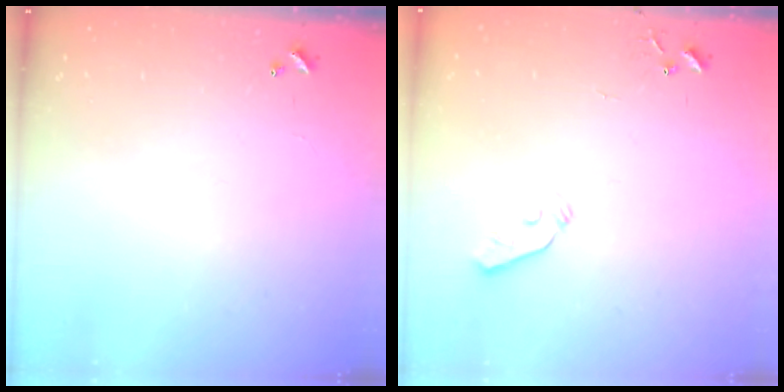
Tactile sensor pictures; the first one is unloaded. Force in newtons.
{"total": 4.1, "press": 4.0, "slide": 0.6}